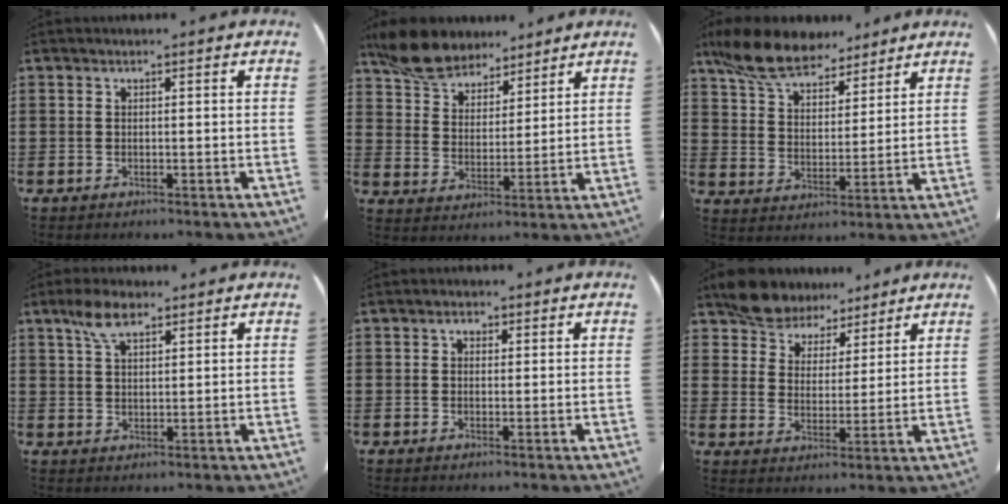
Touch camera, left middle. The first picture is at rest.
{"total": 8.6, "force": [7.6, 3.2, 2.5], "torque": [-0.082, -0.021, 0.146]}
{"total": 9.7, "force": [8.2, 3.3, 4.0], "torque": [-0.111, -0.022, 0.156]}
{"total": 5.3, "force": [3.3, 2.2, 3.6], "torque": [-0.079, 0.006, 0.061]}
{"total": 1.4, "force": [0.7, 0.9, 0.9], "torque": [-0.020, 0.005, 0.013]}
{"total": 7.1, "force": [6.4, 2.9, 0.7], "torque": [-0.047, -0.017, 0.126]}